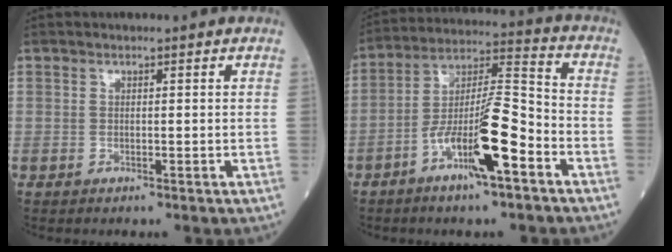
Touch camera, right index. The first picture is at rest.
{"total": 12.7, "force": [-5.7, 1.6, 11.2], "torque": [-0.207, 0.008, -0.098]}